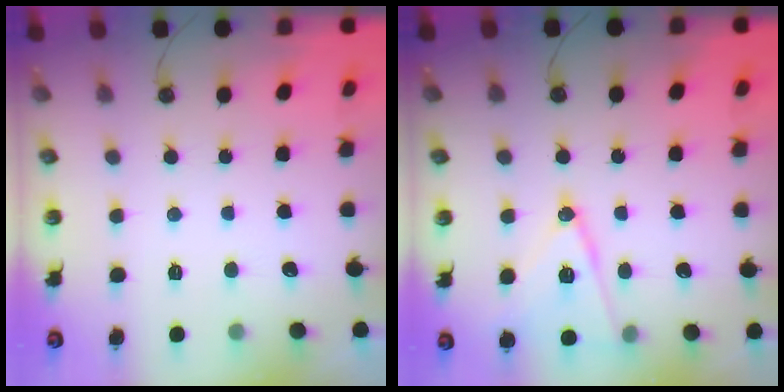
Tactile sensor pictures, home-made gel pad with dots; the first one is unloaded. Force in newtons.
{"total": 13.8, "press": 13.3, "slide": 3.4}